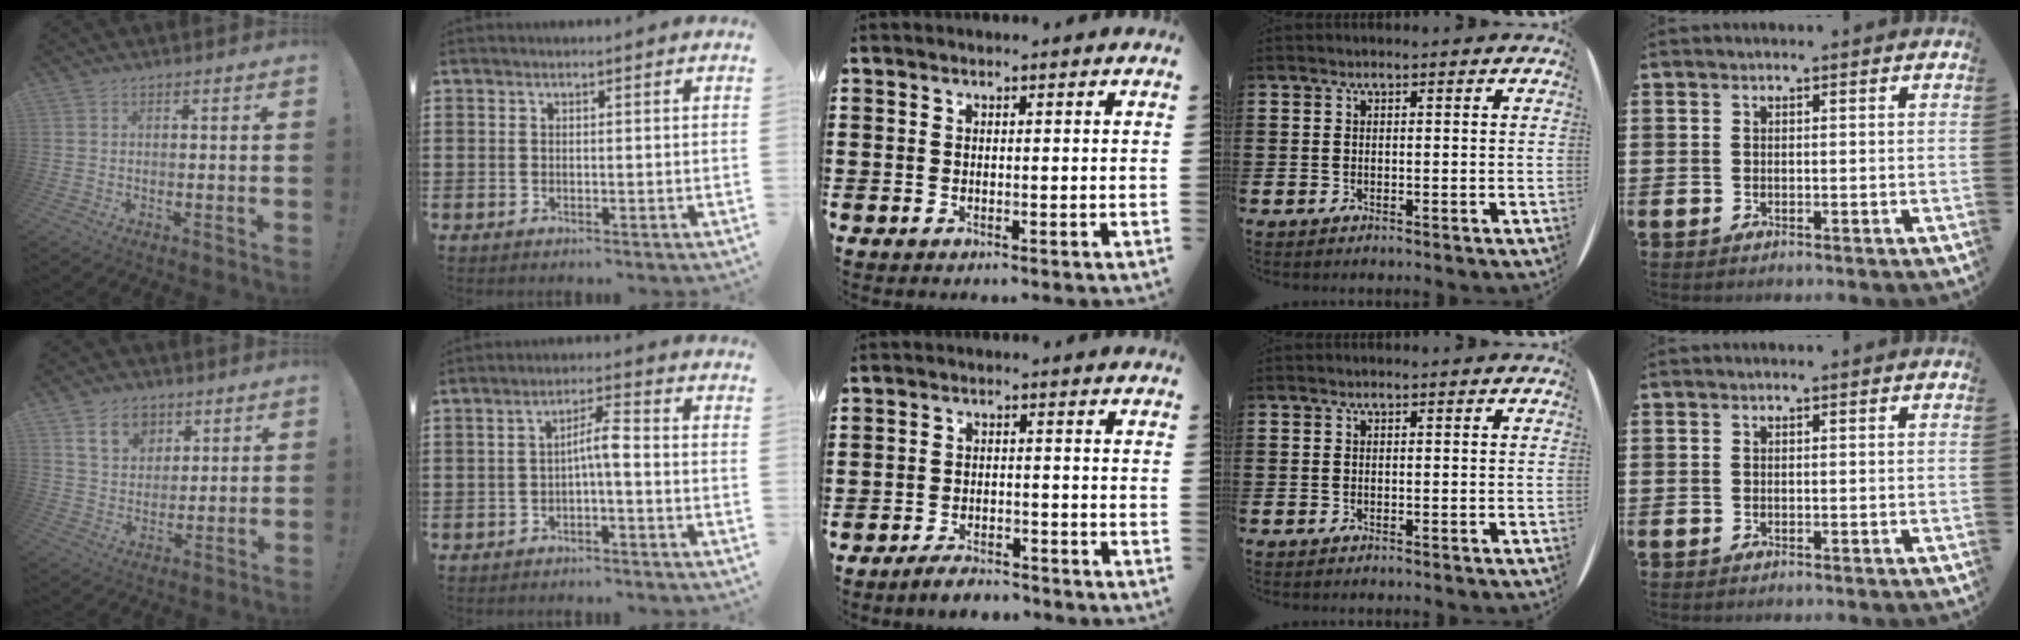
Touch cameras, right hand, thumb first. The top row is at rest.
{"thumb": {"total": 10.4, "force": [5.5, 7.8, 4.1], "torque": [-0.064, -0.020, 0.108]}, "index": {"total": 3.9, "force": [-0.9, 0.5, 3.7], "torque": [-0.070, 0.010, -0.021]}, "middle": {"total": 3.2, "force": [-3.2, 0.5, 0.4], "torque": [-0.011, 0.003, -0.063]}}